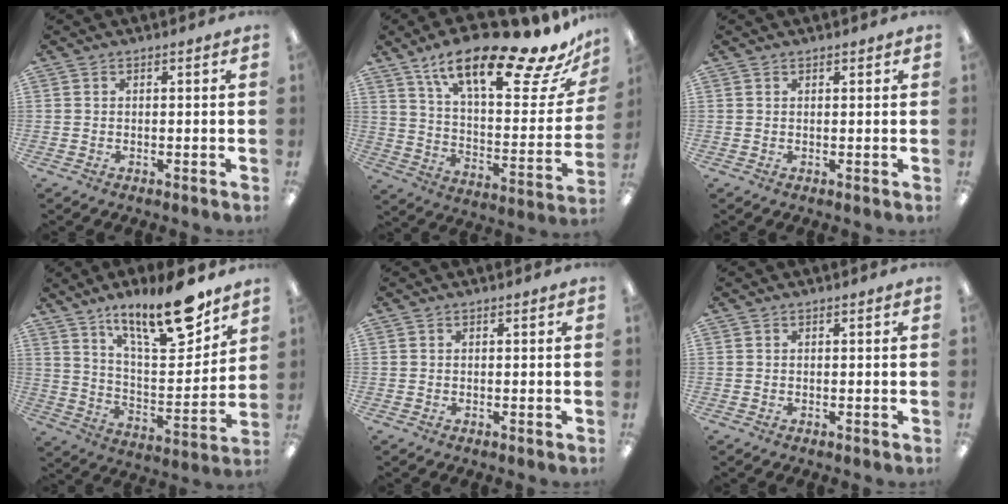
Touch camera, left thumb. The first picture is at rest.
{"total": 22.9, "force": [16.7, 5.6, 14.6], "torque": [-0.219, -0.112, 0.268]}
{"total": 0.6, "force": [0.5, 0.2, 0.2], "torque": [0.003, -0.003, 0.008]}
{"total": 19.2, "force": [14.4, 4.9, 11.8], "torque": [-0.181, -0.089, 0.232]}
{"total": 0.0}
{"total": 0.0}